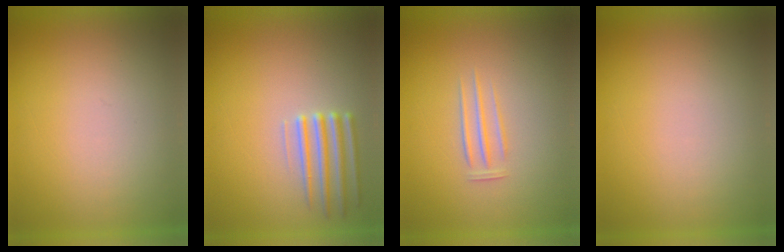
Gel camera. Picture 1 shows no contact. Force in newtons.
{"total": 2.3}
{"total": 1.6}
{"total": 0.0}